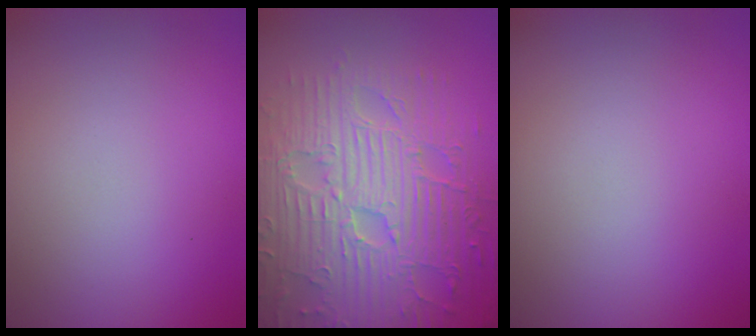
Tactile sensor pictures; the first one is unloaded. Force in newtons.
{"total": 9.4, "press": 6.9, "slide": 6.4}
{"total": 0.0}